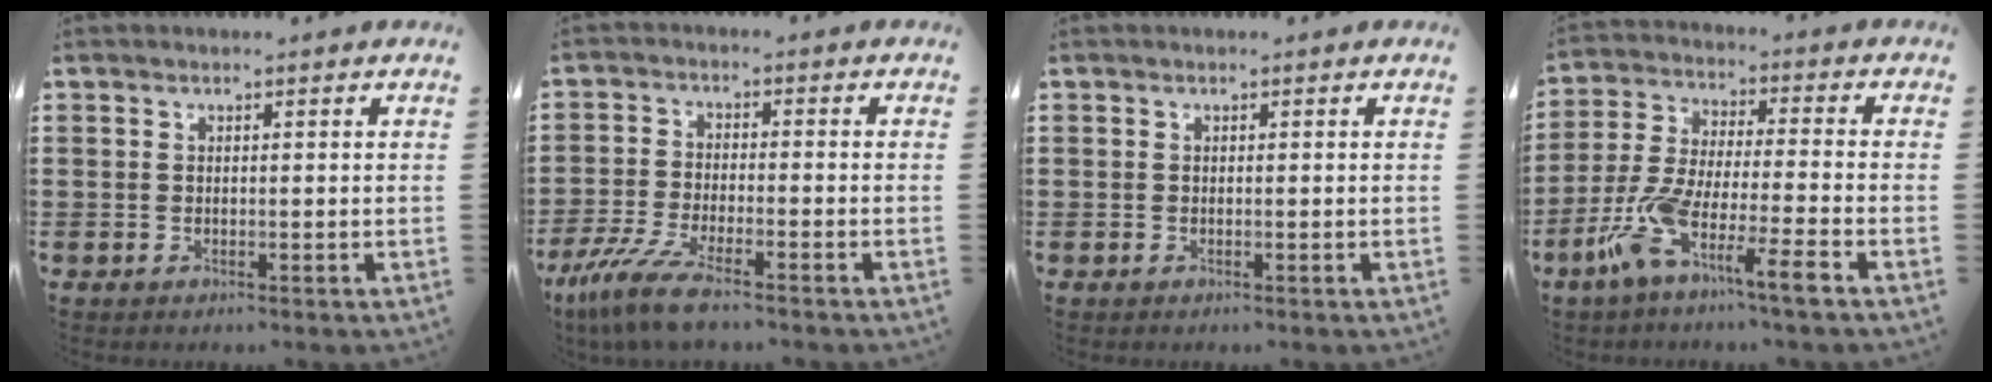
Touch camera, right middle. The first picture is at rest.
{"total": 7.5, "force": [-5.8, 1.0, 4.6], "torque": [-0.113, -0.016, -0.115]}
{"total": 0.0}
{"total": 9.2, "force": [-6.6, 0.6, 6.5], "torque": [-0.155, -0.011, -0.133]}